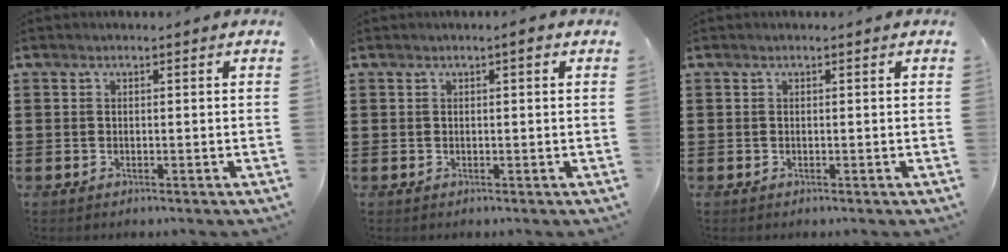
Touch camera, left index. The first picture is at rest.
{"total": 1.0, "force": [0.3, 0.1, 1.0], "torque": [-0.018, 0.001, 0.005]}
{"total": 0.0}